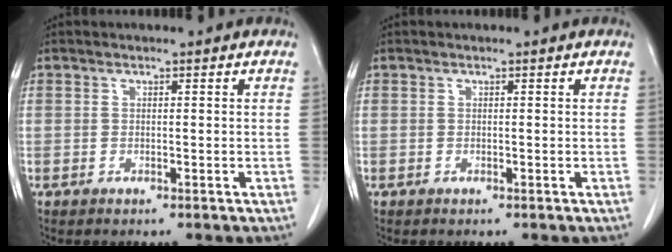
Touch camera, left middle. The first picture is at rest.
{"total": 0.0}